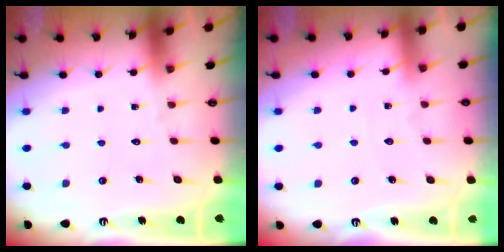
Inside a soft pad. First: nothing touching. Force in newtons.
{"total": 2.0, "press": 2.0, "slide": 0.3}